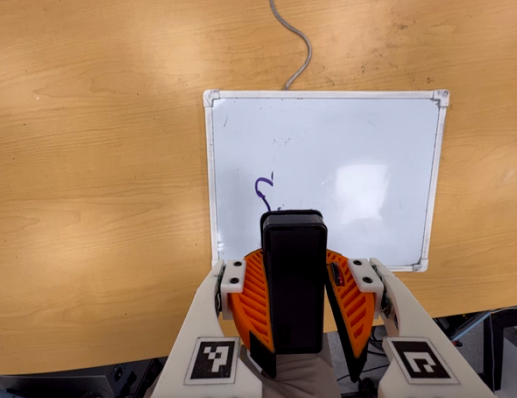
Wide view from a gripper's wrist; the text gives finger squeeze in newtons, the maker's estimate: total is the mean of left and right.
{"total": 9.9, "left": 9.1, "right": 10.8}